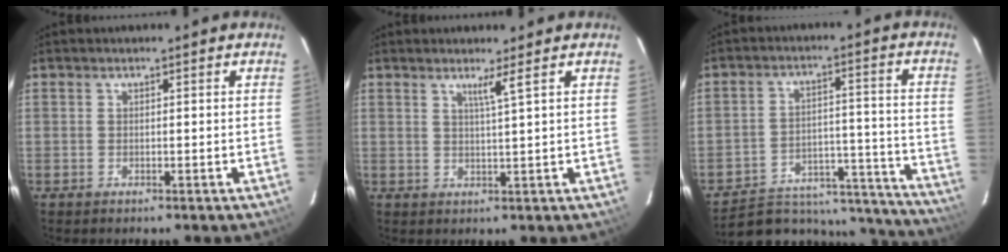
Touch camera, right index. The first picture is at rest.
{"total": 2.3, "force": [1.3, -0.8, 1.6], "torque": [-0.030, -0.008, 0.022]}
{"total": 21.5, "force": [-18.5, 8.7, 6.7], "torque": [-0.111, 0.045, -0.224]}